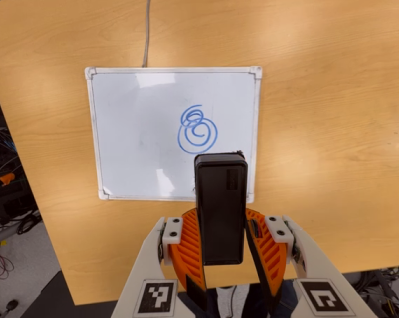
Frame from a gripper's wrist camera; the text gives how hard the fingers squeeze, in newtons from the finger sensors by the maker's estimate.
{"total": 5.7, "left": 5.7, "right": 5.7}